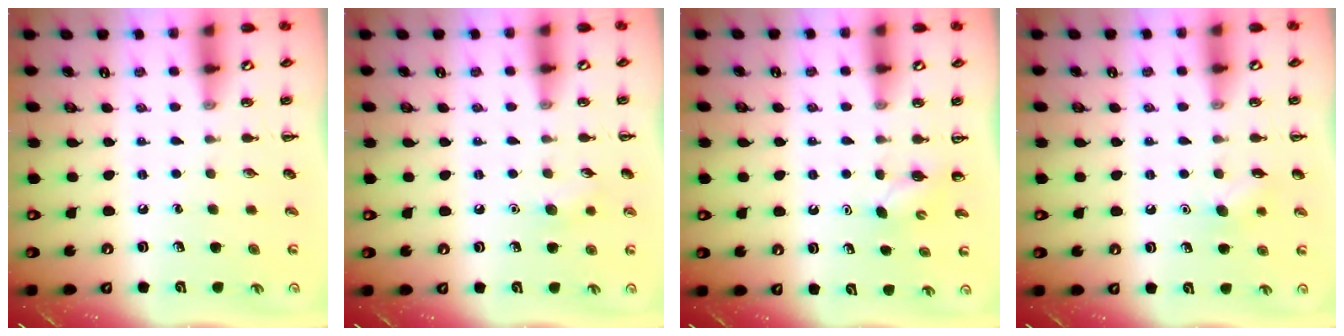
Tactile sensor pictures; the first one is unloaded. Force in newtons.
{"total": 5.7, "press": 5.5, "slide": 1.3}
{"total": 2.3, "press": 2.2, "slide": 0.7}
{"total": 7.1, "press": 7.0, "slide": 1.5}